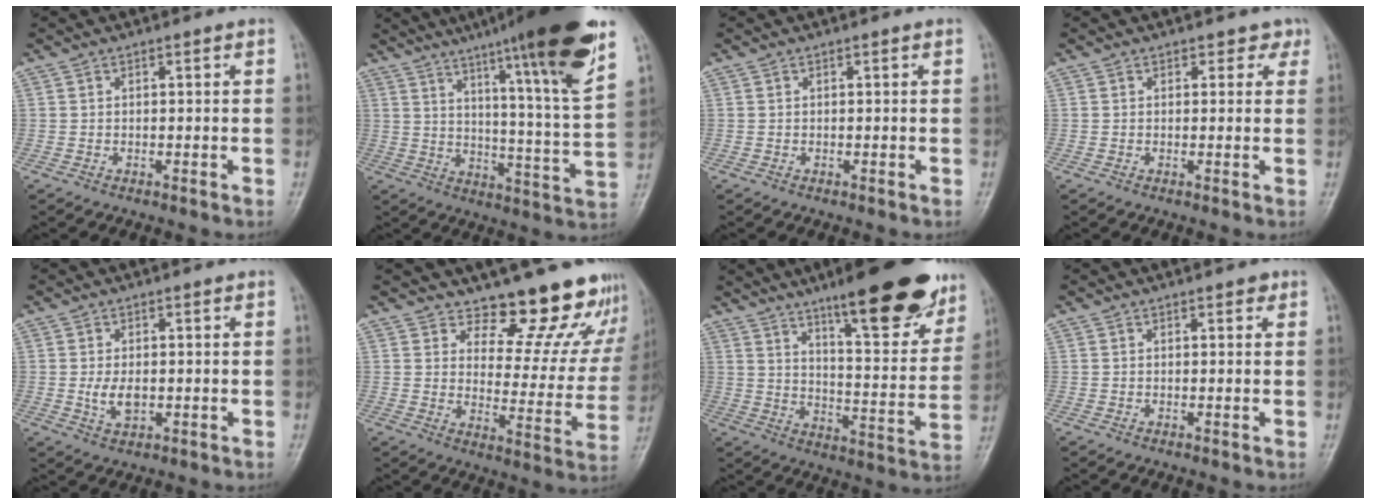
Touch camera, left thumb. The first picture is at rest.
{"total": 22.7, "force": [14.5, 1.0, 17.4], "torque": [-0.237, -0.059, 0.210]}
{"total": 0.0}
{"total": 2.1, "force": [1.3, 1.6, 0.4], "torque": [0.025, -0.004, 0.009]}
{"total": 4.1, "force": [-0.3, 2.6, 3.2], "torque": [-0.054, -0.006, -0.001]}
{"total": 16.3, "force": [14.5, 6.1, 4.3], "torque": [0.009, -0.124, 0.175]}
{"total": 23.5, "force": [15.1, 6.1, 17.0], "torque": [-0.199, -0.062, 0.225]}
{"total": 1.4, "force": [0.8, 0.8, 0.7], "torque": [0.004, -0.002, 0.007]}